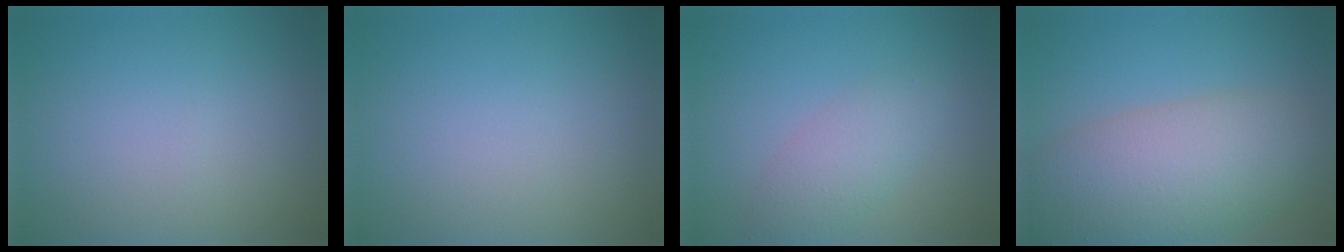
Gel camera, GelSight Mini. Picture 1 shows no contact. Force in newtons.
{"total": 0.0}
{"total": 2.8, "press": 2.8, "slide": 0.1}
{"total": 8.7, "press": 8.7, "slide": 0.8}